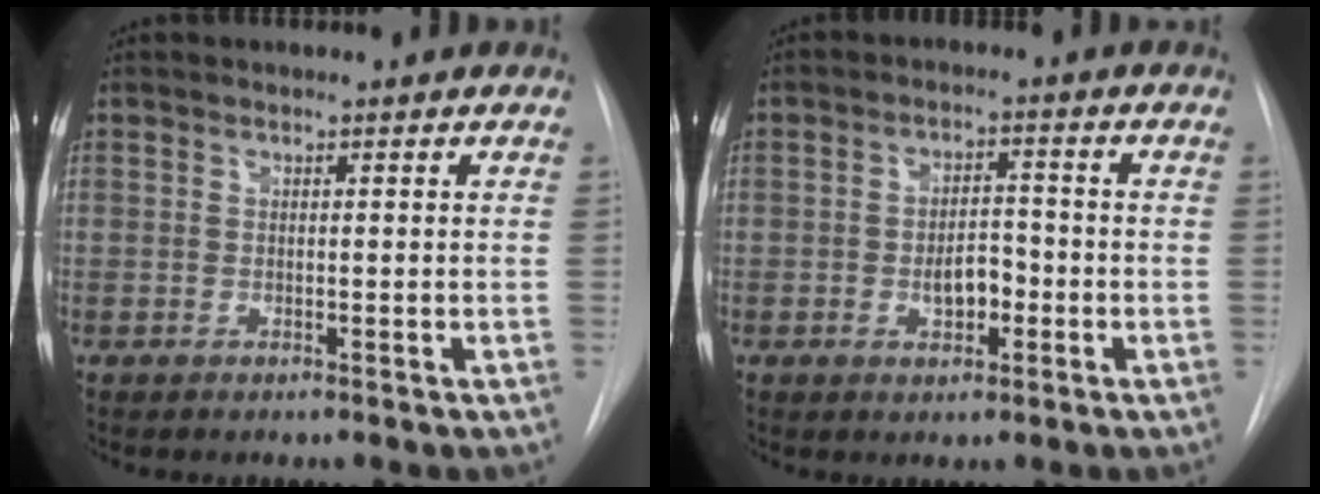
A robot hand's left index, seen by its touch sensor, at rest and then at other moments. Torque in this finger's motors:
{"motor_torque": [0.09, 0.05, 0.11, 0.06]}